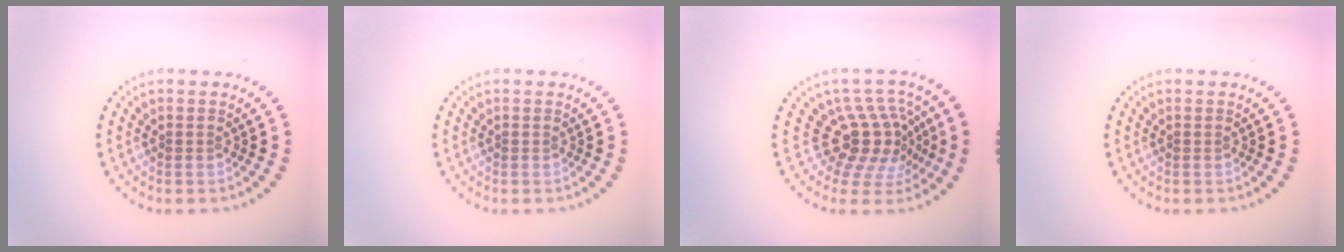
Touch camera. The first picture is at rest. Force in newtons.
{"total": 0.0}
{"total": 4.6, "press": 3.4, "slide": 3.1}
{"total": 0.0}